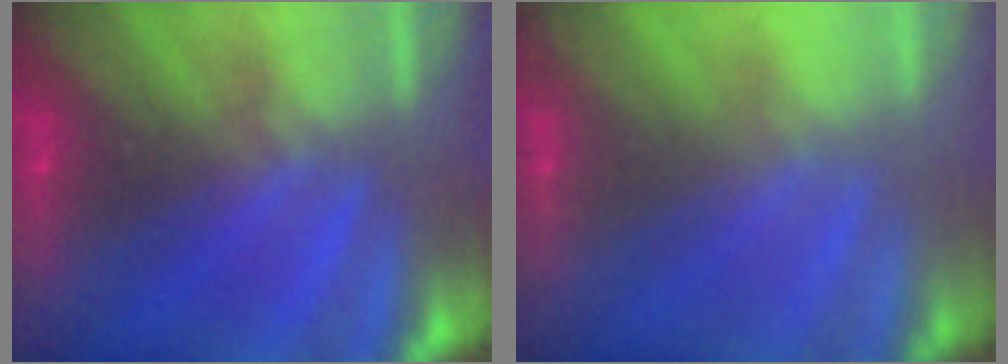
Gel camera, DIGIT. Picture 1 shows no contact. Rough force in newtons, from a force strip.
{"total": 2.1}